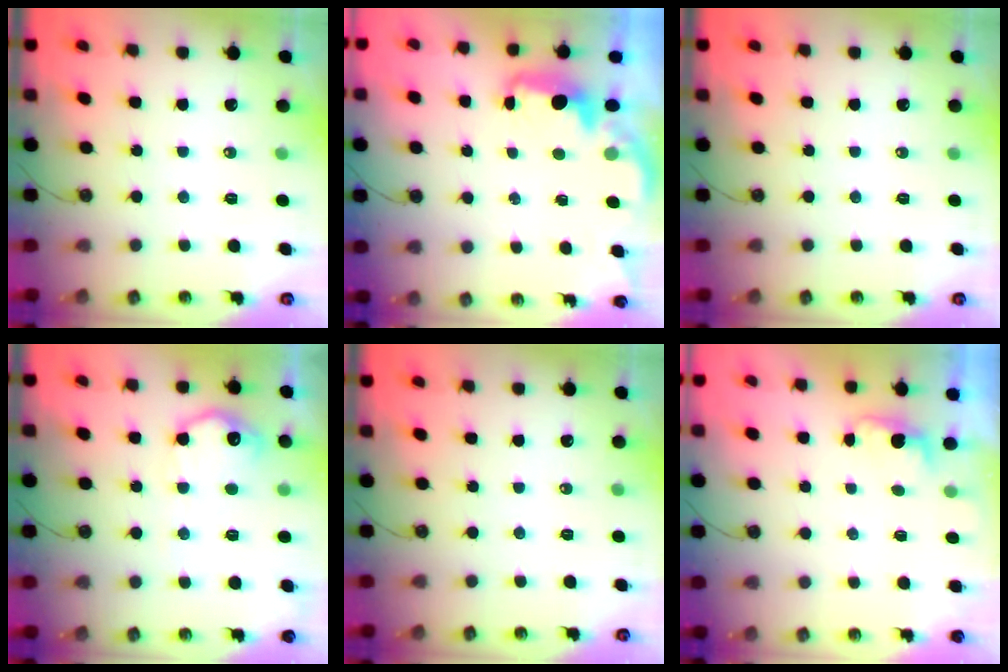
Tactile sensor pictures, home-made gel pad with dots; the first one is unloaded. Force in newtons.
{"total": 2.1, "press": 2.0, "slide": 0.7}
{"total": 0.0}
{"total": 12.3, "press": 12.3, "slide": 0.8}
{"total": 0.0}
{"total": 0.7, "press": 0.0, "slide": 0.7}